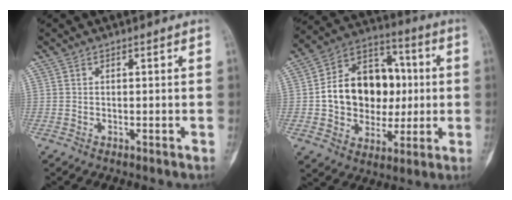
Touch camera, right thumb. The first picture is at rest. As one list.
[{"total": 19.3, "force": [0.6, 14.7, 12.5], "torque": [-0.157, 0.031, 0.016]}]